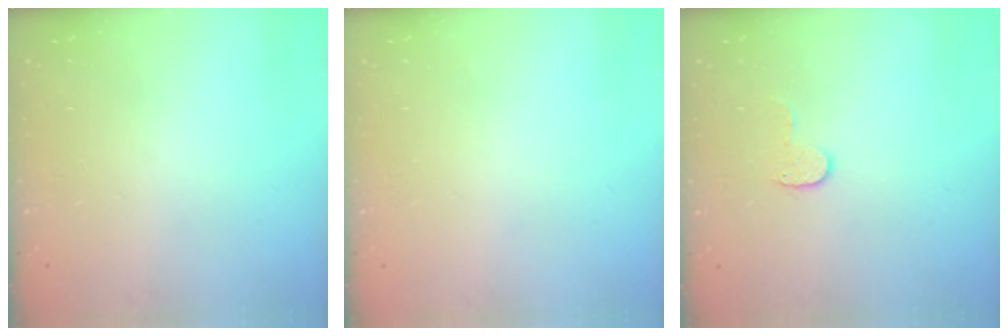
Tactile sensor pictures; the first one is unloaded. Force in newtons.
{"total": 0.0}
{"total": 4.6, "press": 4.6, "slide": 0.4}